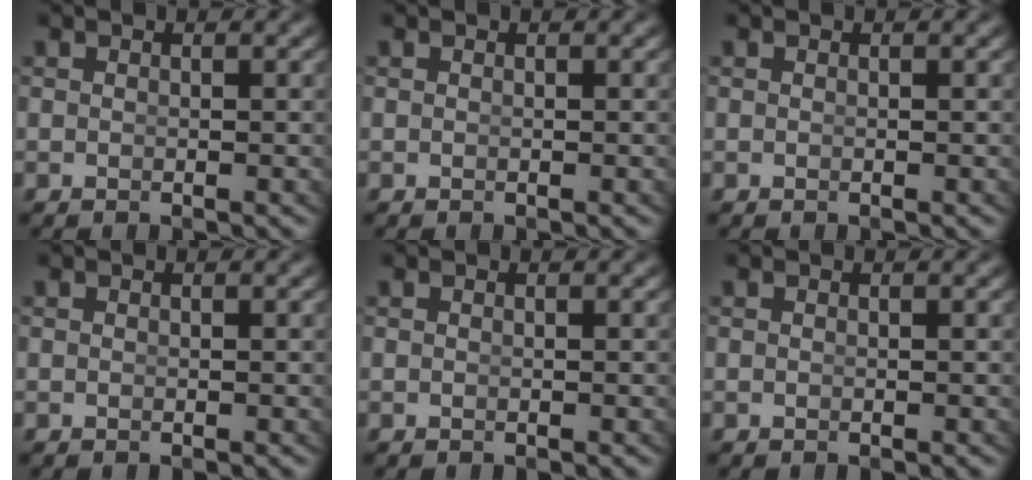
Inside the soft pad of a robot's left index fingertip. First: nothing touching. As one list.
[{"total": 0.0}, {"total": 0.0}, {"total": 0.0}, {"total": 1.1, "force": [-0.3, -1.0, -0.4], "torque": [0.010, -0.014, 0.009]}, {"total": 0.0}]